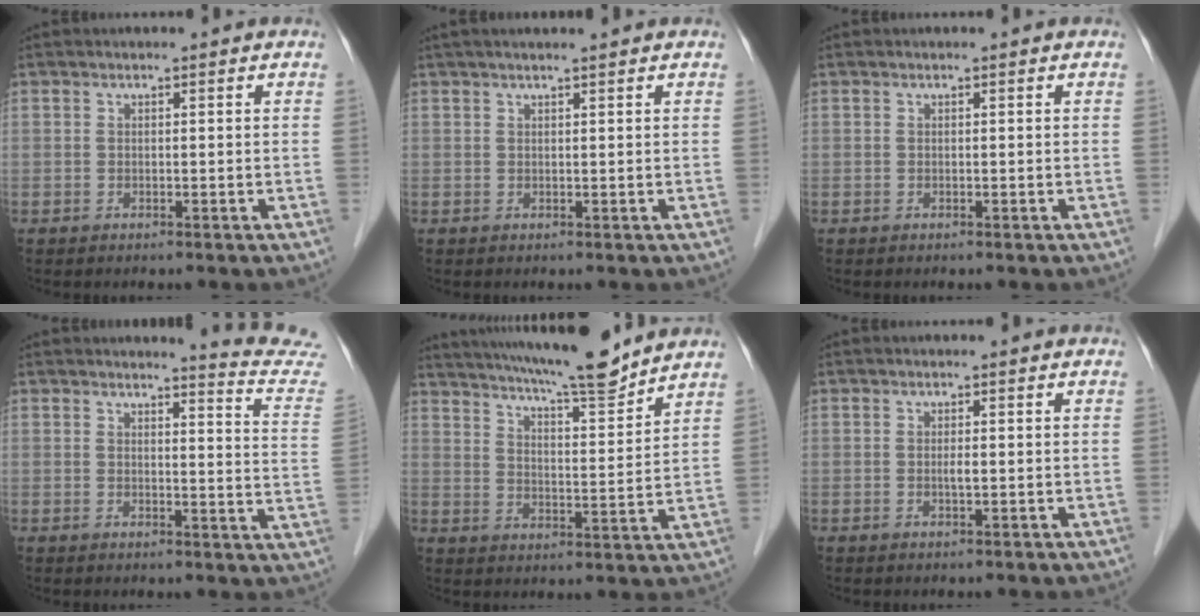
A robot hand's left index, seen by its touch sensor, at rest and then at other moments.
{"total": 5.0, "force": [4.2, 0.1, 2.7], "torque": [-0.038, 0.032, 0.063]}
{"total": 0.0}
{"total": 9.8, "force": [9.7, -1.5, 0.4], "torque": [-0.011, -0.101, 0.089]}
{"total": 14.9, "force": [13.3, 0.5, 6.7], "torque": [-0.114, -0.003, 0.200]}
{"total": 0.9, "force": [0.0, 0.1, 0.9], "torque": [-0.018, -0.002, -0.001]}